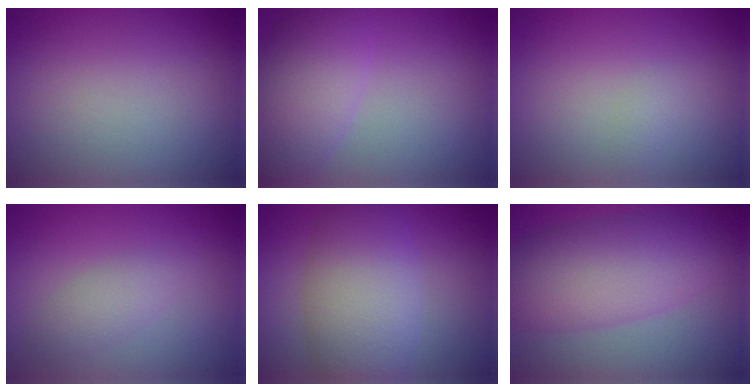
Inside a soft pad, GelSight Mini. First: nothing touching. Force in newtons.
{"total": 6.2, "press": 6.2, "slide": 0.3}
{"total": 0.7, "press": 0.7, "slide": 0.1}
{"total": 2.0, "press": 1.9, "slide": 0.1}
{"total": 7.4, "press": 7.3, "slide": 0.4}
{"total": 7.8, "press": 7.8, "slide": 0.1}